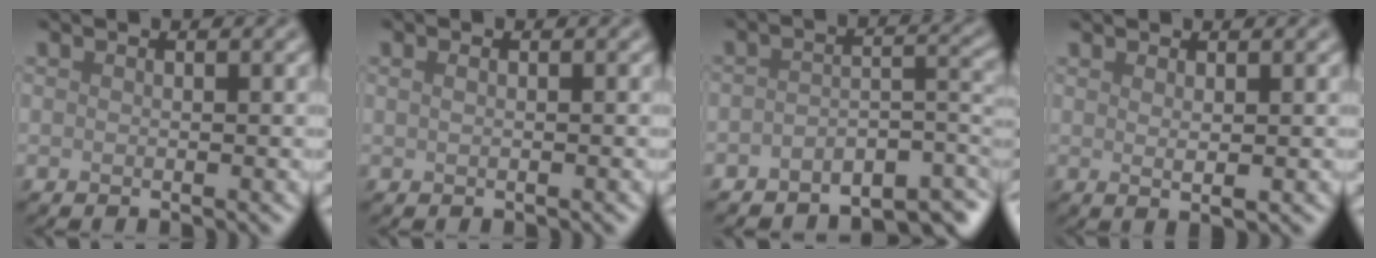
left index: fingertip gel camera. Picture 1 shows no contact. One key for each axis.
{"total": 0.9, "fx": 0.3, "fy": 0.5, "fz": 0.6, "tx": -0.008, "ty": 0.002, "tz": 0.007}
{"total": 5.1, "fx": -4.0, "fy": 1.9, "fz": 2.6, "tx": -0.026, "ty": -0.005, "tz": -0.066}
{"total": 1.6, "fx": 0.6, "fy": 0.4, "fz": 1.4, "tx": -0.021, "ty": -0.001, "tz": 0.010}